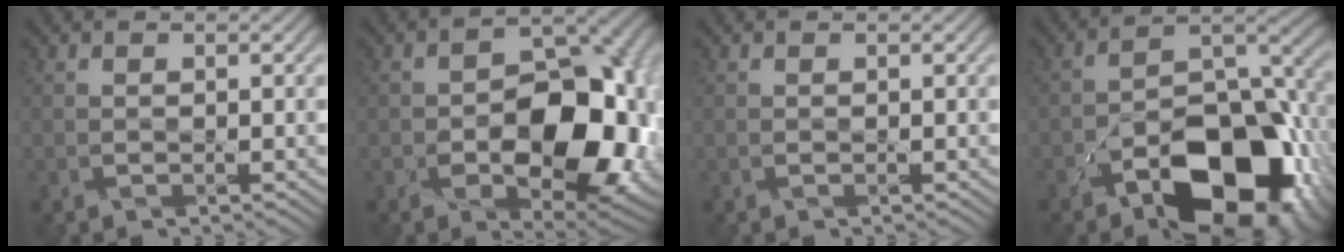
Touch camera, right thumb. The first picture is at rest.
{"total": 13.9, "force": [-3.0, 8.5, 10.7], "torque": [-0.133, -0.019, -0.037]}
{"total": 0.0}
{"total": 15.8, "force": [-8.7, 7.7, 10.7], "torque": [-0.154, -0.011, -0.148]}